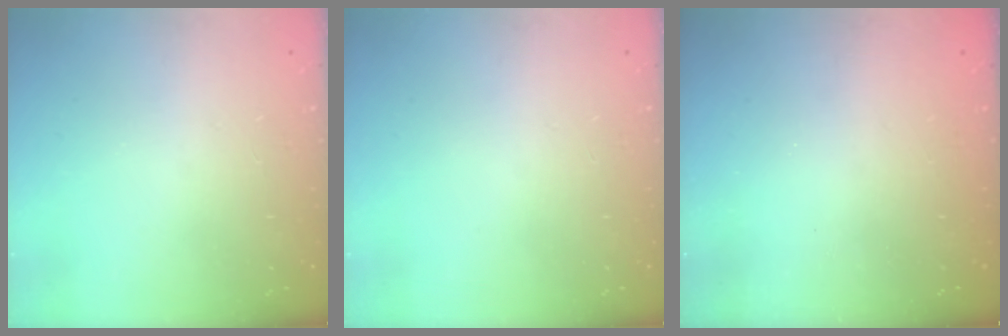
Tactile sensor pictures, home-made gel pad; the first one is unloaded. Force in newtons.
{"total": 0.0}
{"total": 2.4, "press": 2.3, "slide": 0.7}